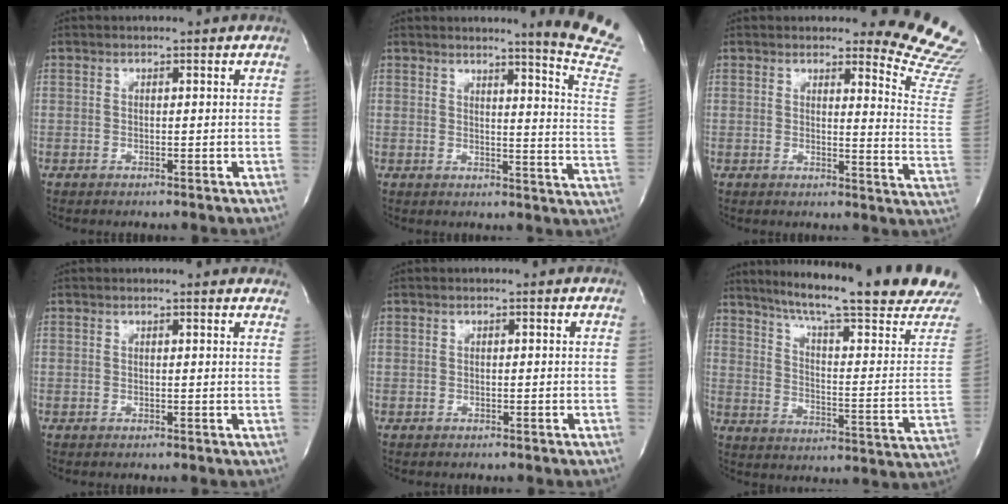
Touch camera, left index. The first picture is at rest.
{"total": 11.7, "force": [10.2, -2.6, 5.1], "torque": [-0.065, -0.108, 0.101]}
{"total": 12.1, "force": [12.0, 0.1, 1.1], "torque": [0.015, -0.153, 0.097]}
{"total": 4.6, "force": [4.3, 0.8, 1.2], "torque": [-0.014, 0.000, 0.030]}
{"total": 0.0}
{"total": 24.1, "force": [20.2, -0.3, 13.1], "torque": [-0.201, -0.060, 0.268]}